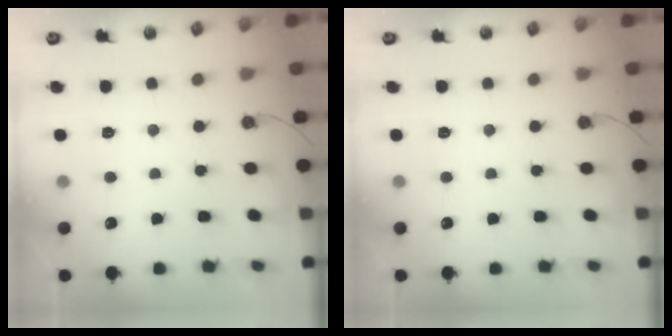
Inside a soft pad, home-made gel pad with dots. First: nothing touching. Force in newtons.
{"total": 0.0}